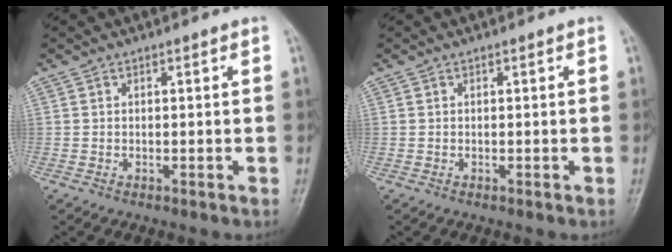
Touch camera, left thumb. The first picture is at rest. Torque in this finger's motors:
{"motor_torque": [0.00, 0.00, 0.00, 0.00, 0.00]}